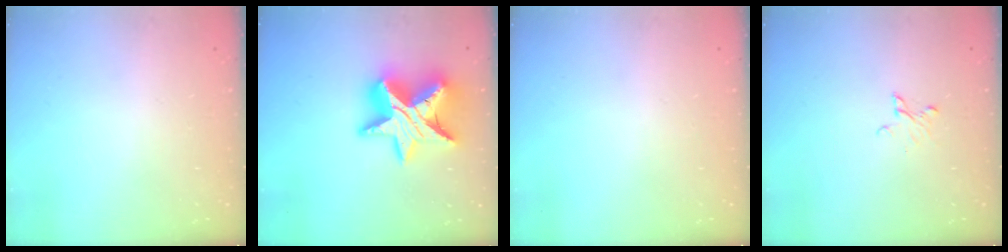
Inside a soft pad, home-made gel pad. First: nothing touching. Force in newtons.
{"total": 20.3, "press": 20.3, "slide": 1.8}
{"total": 0.0}
{"total": 3.8, "press": 3.8, "slide": 0.3}